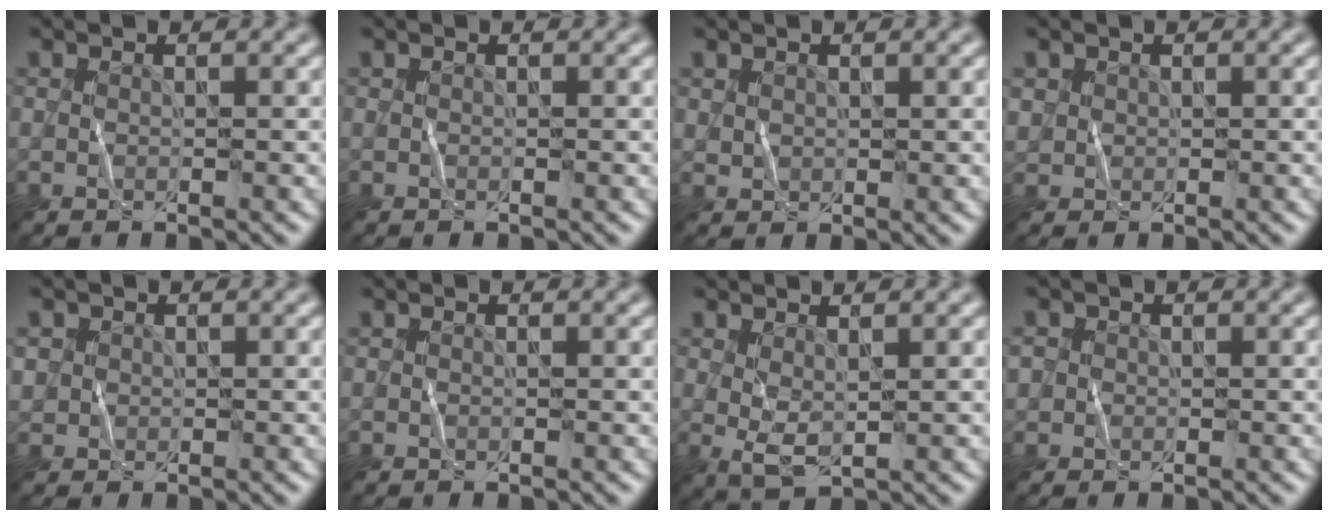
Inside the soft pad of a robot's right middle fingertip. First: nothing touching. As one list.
[{"total": 0.0}, {"total": 1.0, "force": [0.7, 0.8, 0.1], "torque": [-0.008, 0.000, 0.017]}, {"total": 1.1, "force": [0.6, 0.8, -0.3], "torque": [0.005, 0.002, 0.007]}, {"total": 1.3, "force": [0.4, 1.2, -0.2], "torque": [0.001, 0.003, 0.003]}, {"total": 0.0}, {"total": 1.5, "force": [0.7, 0.6, 1.2], "torque": [-0.032, -0.004, 0.017]}, {"total": 1.1, "force": [0.3, 1.1, 0.0], "torque": [0.004, 0.000, -0.004]}]